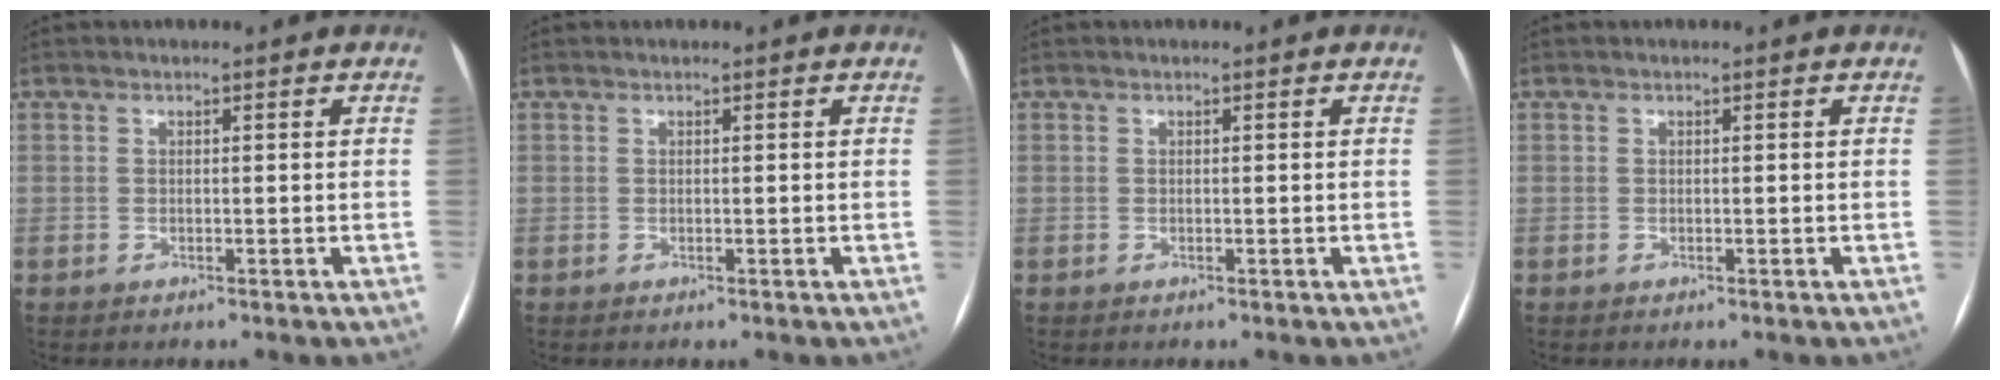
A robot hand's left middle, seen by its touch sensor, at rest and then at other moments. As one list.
[{"total": 0.0}, {"total": 0.0}, {"total": 0.0}]